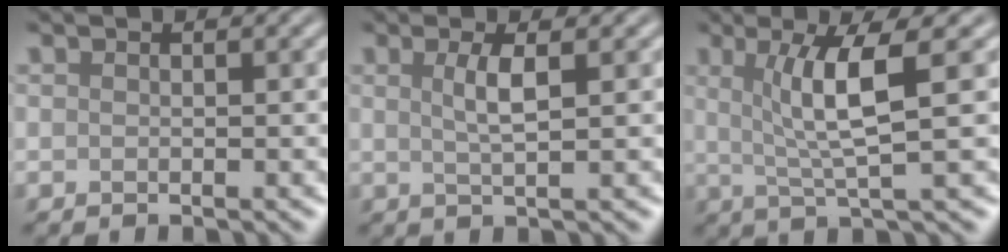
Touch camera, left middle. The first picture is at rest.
{"total": 2.3, "force": [0.6, 0.5, 2.2], "torque": [-0.041, 0.000, 0.009]}
{"total": 5.3, "force": [1.2, 0.8, 5.1], "torque": [-0.090, 0.002, 0.027]}